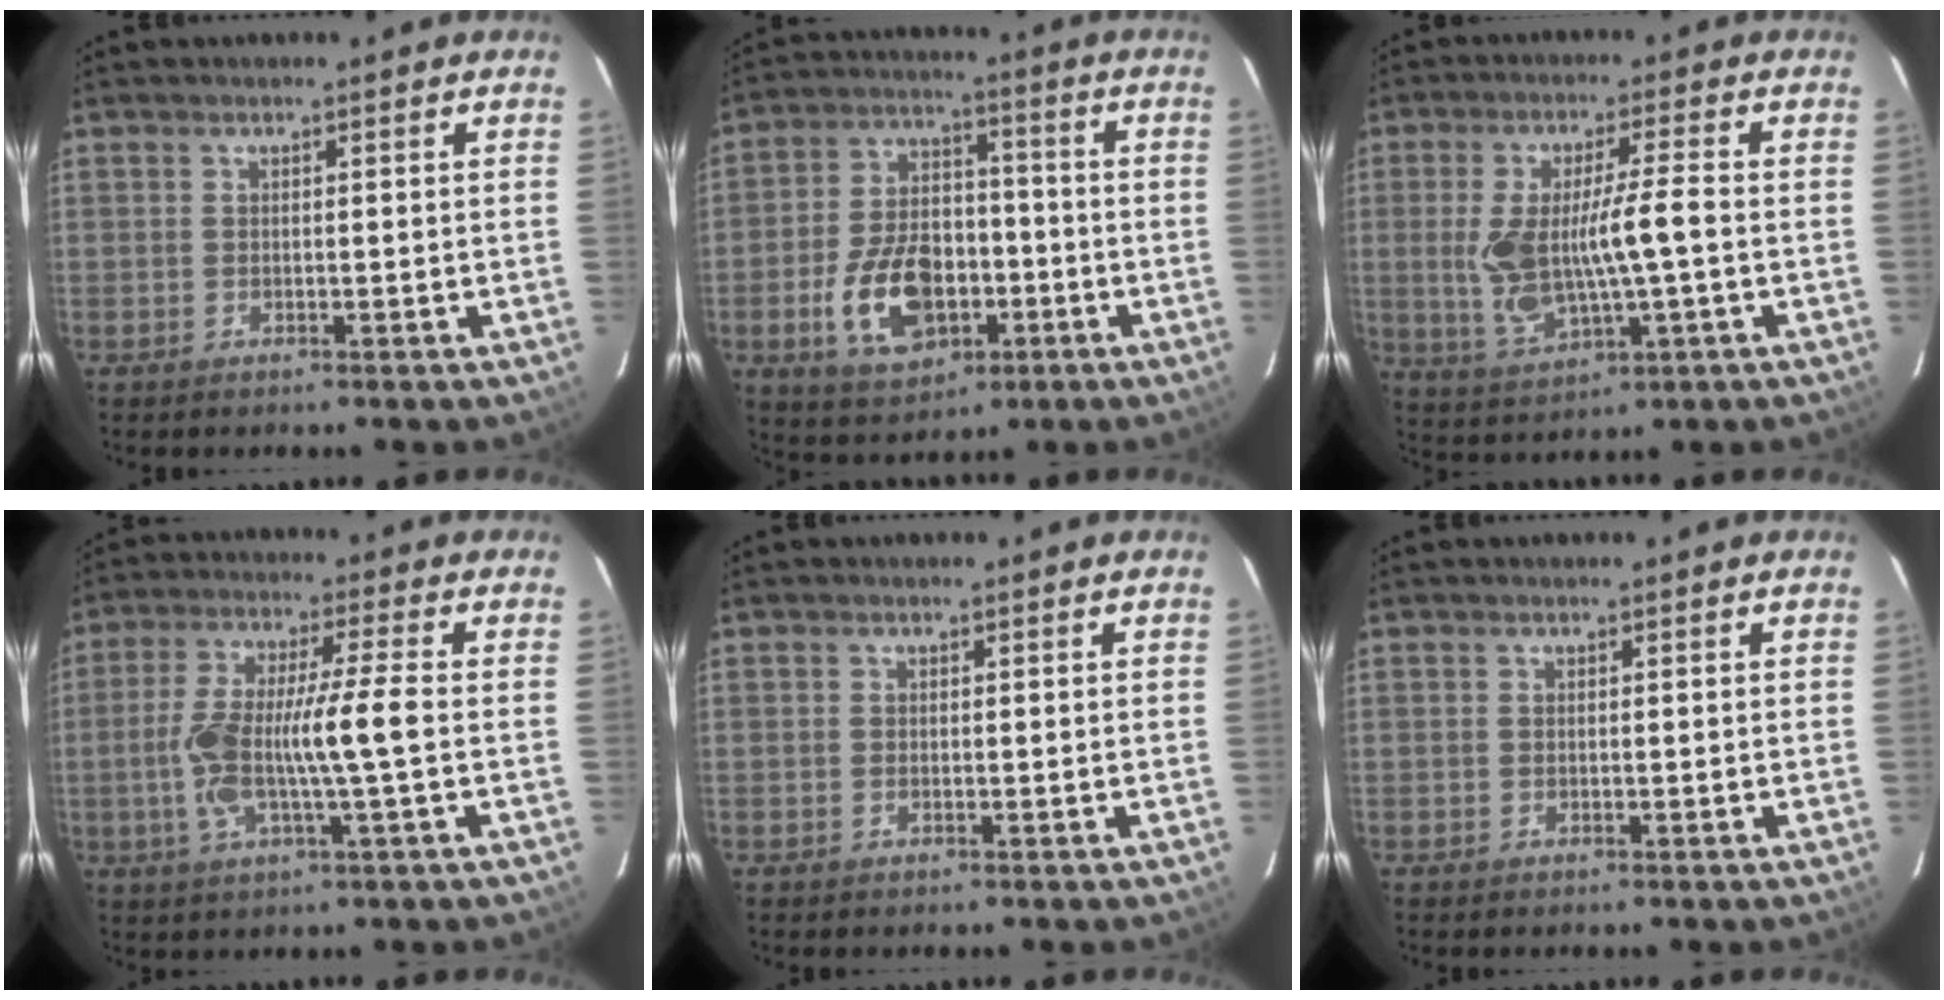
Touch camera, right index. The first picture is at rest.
{"total": 12.7, "force": [-4.2, 7.4, 9.5], "torque": [-0.190, 0.010, -0.067]}
{"total": 11.0, "force": [-0.9, 2.1, 10.8], "torque": [-0.217, 0.004, -0.007]}
{"total": 11.0, "force": [-1.4, 0.6, 10.9], "torque": [-0.218, 0.011, -0.029]}
{"total": 0.0}
{"total": 0.0}